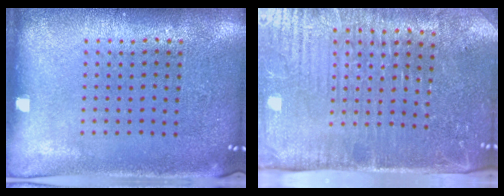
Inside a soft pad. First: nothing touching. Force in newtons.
{"total": 5.0, "press": 4.5, "slide": 2.4}